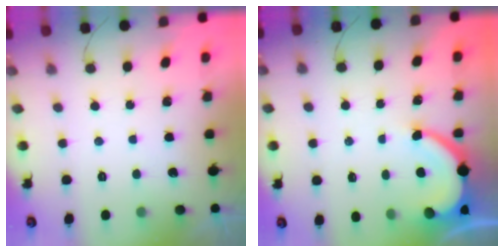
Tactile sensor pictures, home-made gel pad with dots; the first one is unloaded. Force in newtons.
{"total": 6.7, "press": 6.7, "slide": 0.7}